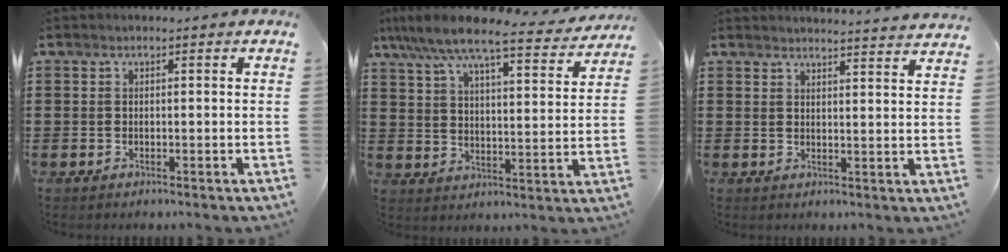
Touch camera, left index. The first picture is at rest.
{"total": 8.3, "force": [7.3, 0.8, 4.0], "torque": [-0.107, -0.038, 0.122]}
{"total": 3.1, "force": [3.0, -0.7, 0.1], "torque": [-0.010, -0.018, 0.055]}